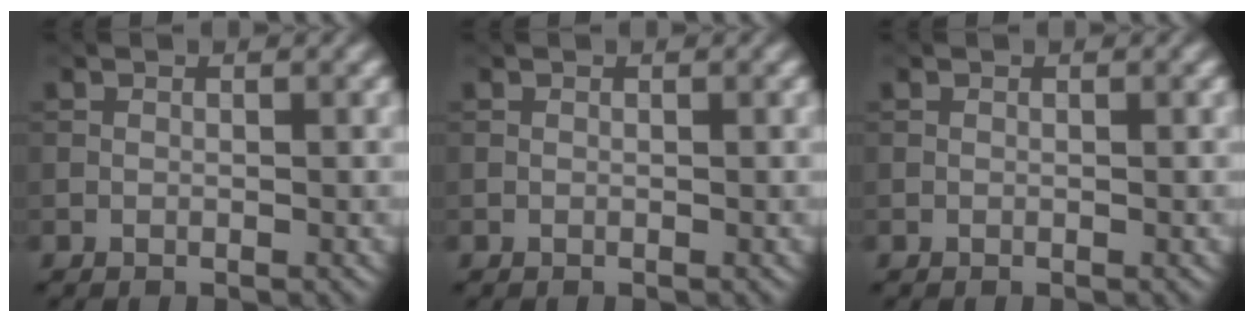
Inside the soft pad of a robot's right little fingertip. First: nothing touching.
{"total": 0.0}
{"total": 0.0}